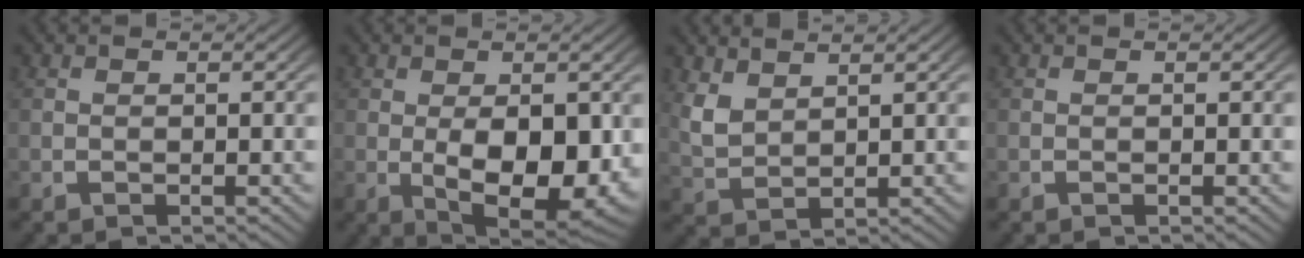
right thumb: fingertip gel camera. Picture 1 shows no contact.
{"total": 9.4, "force": [-1.5, 5.5, 7.4], "torque": [-0.141, -0.050, 0.003]}
{"total": 3.1, "force": [1.9, 1.8, 1.7], "torque": [-0.045, -0.005, 0.049]}
{"total": 0.0}